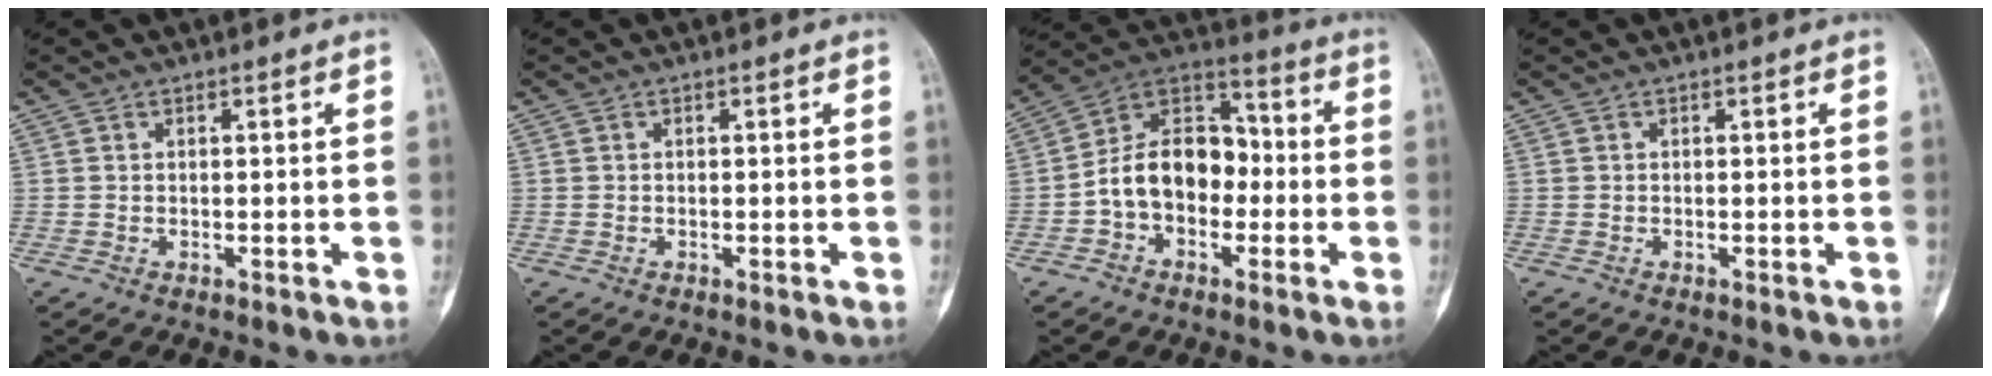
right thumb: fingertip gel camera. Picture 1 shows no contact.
{"total": 0.0}
{"total": 13.7, "force": [-2.2, 9.7, 9.4], "torque": [-0.130, 0.050, -0.052]}
{"total": 0.0}